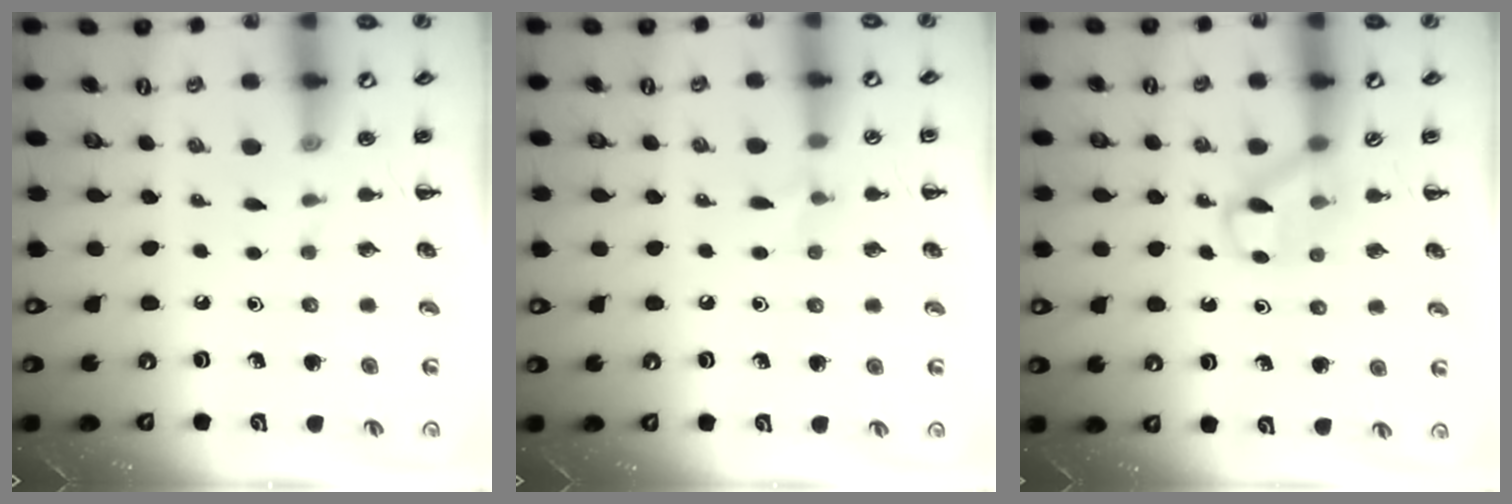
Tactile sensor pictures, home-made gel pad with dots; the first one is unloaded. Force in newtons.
{"total": 5.0, "press": 4.7, "slide": 1.8}
{"total": 4.6, "press": 4.3, "slide": 1.4}